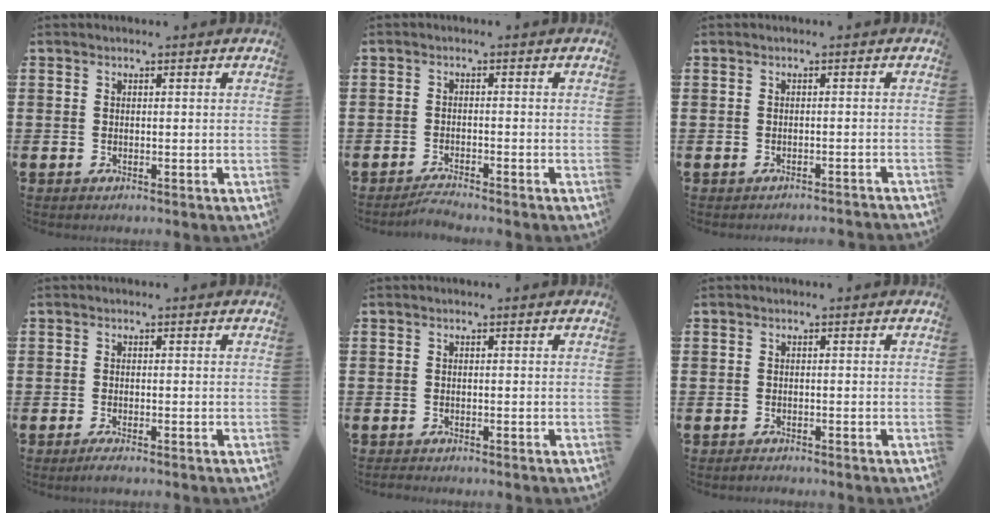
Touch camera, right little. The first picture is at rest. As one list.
[{"total": 1.7, "force": [-1.6, -0.1, 0.5], "torque": [-0.010, 0.003, -0.031]}, {"total": 1.0, "force": [-0.9, -0.2, 0.0], "torque": [0.001, 0.002, -0.020]}, {"total": 1.1, "force": [-0.7, 0.1, 0.9], "torque": [-0.016, -0.002, -0.013]}, {"total": 0.5, "force": [-0.5, 0.1, 0.2], "torque": [-0.005, -0.001, -0.010]}, {"total": 0.6, "force": [-0.6, 0.1, 0.1], "torque": [-0.004, -0.003, -0.012]}]